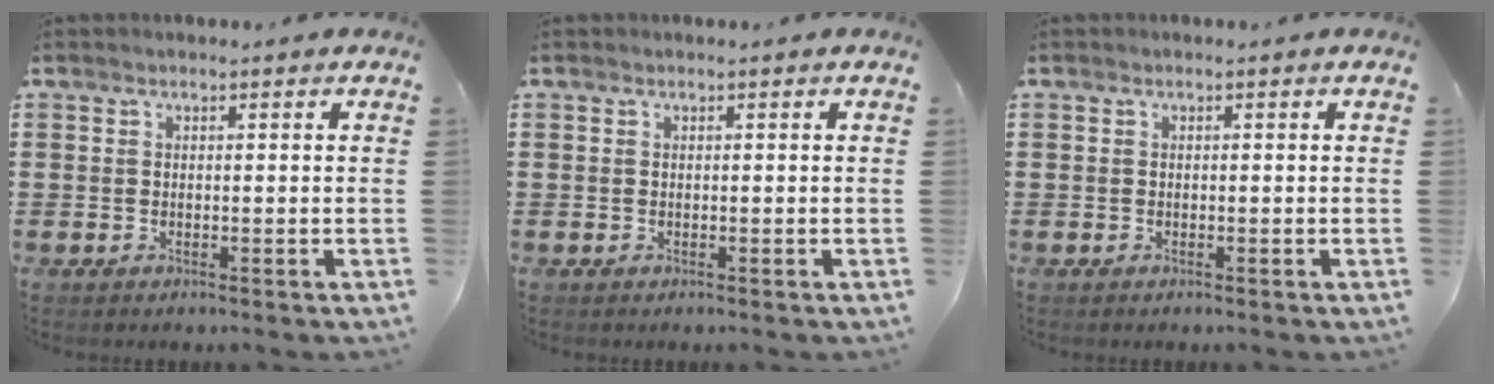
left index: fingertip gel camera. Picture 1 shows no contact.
{"total": 0.0}
{"total": 0.0}